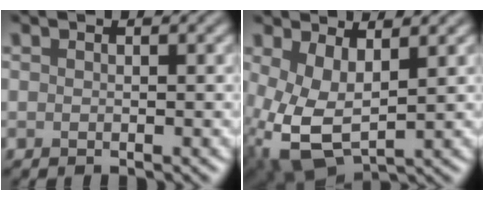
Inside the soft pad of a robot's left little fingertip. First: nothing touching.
{"total": 6.5, "force": [0.3, 3.7, 5.3], "torque": [-0.135, -0.015, 0.015]}